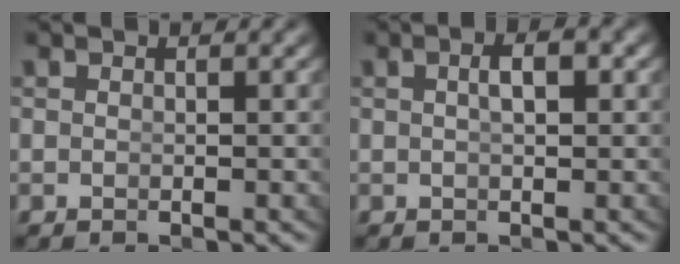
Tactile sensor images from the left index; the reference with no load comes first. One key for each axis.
{"total": 2.0, "fx": 0.2, "fy": 0.3, "fz": 2.0, "tx": -0.023, "ty": 0.001, "tz": 0.006}